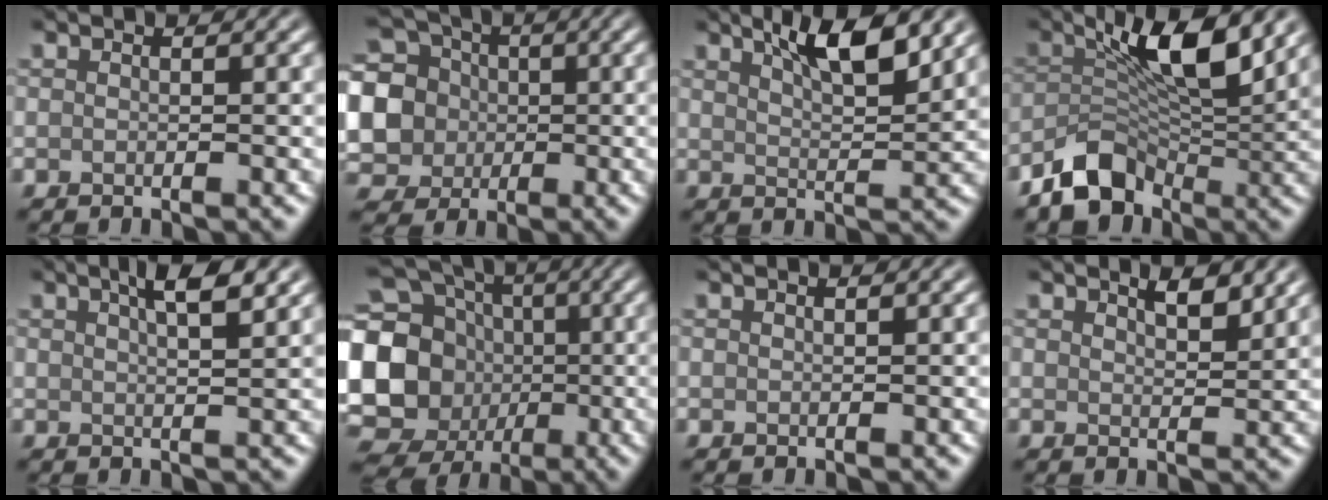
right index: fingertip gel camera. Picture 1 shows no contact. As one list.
[{"total": 13.0, "force": [-0.7, 12.0, 4.8], "torque": [-0.149, 0.009, -0.030]}, {"total": 5.7, "force": [3.7, 1.6, 4.1], "torque": [-0.057, 0.005, 0.061]}, {"total": 6.0, "force": [-1.4, 3.7, 4.5], "torque": [-0.057, 0.006, -0.026]}, {"total": 3.9, "force": [2.4, 1.1, 2.9], "torque": [-0.034, 0.013, 0.029]}, {"total": 16.6, "force": [-1.5, 15.1, 6.7], "torque": [-0.162, 0.010, -0.049]}, {"total": 0.6, "force": [0.5, 0.0, 0.2], "torque": [-0.002, 0.002, 0.010]}, {"total": 2.6, "force": [2.0, 0.7, 1.5], "torque": [-0.023, -0.003, 0.031]}]